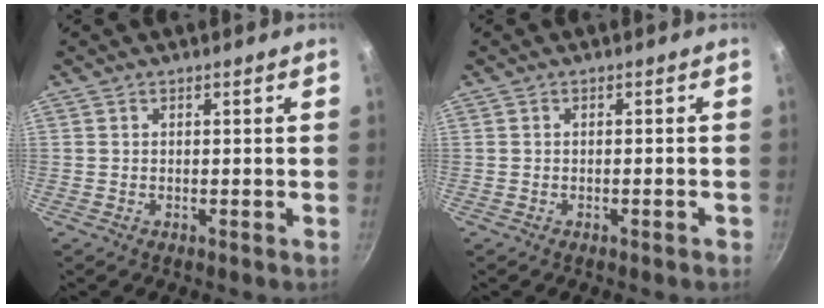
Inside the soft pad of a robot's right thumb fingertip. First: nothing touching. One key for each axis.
{"total": 1.1, "fx": -0.7, "fy": 0.2, "fz": 0.8, "tx": -0.010, "ty": 0.008, "tz": -0.008}